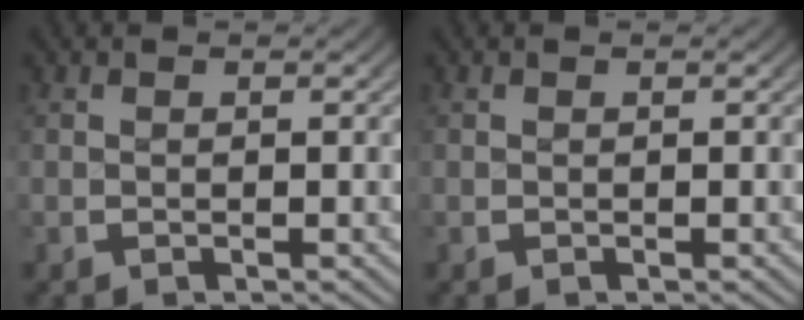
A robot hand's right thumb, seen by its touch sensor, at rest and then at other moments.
{"total": 0.0}